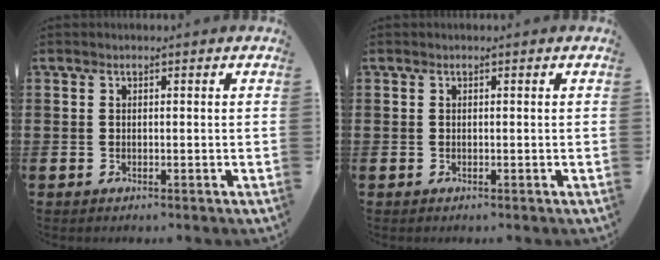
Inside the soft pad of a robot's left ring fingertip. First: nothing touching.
{"total": 0.0}